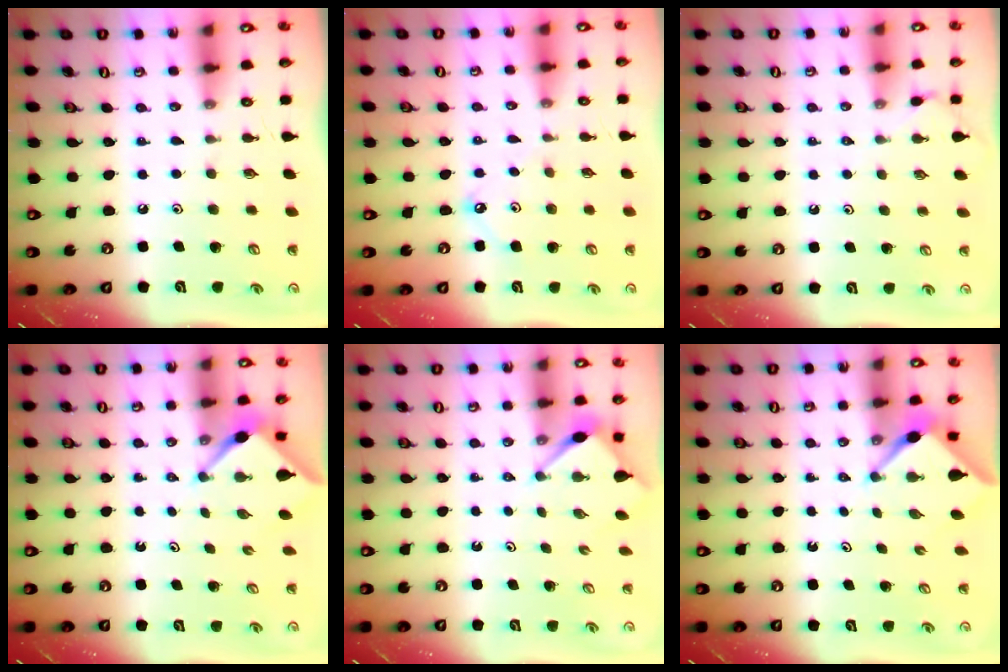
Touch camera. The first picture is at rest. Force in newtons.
{"total": 5.0, "press": 5.0, "slide": 0.3}
{"total": 2.1, "press": 2.1, "slide": 0.3}
{"total": 3.1, "press": 3.1, "slide": 0.3}
{"total": 3.3, "press": 3.3, "slide": 0.3}
{"total": 3.9, "press": 3.9, "slide": 0.3}